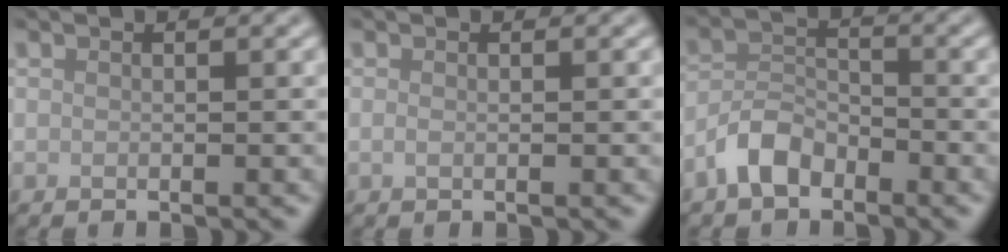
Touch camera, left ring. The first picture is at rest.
{"total": 0.5, "force": [-0.1, 0.2, 0.5], "torque": [-0.013, -0.002, -0.001]}
{"total": 3.6, "force": [-2.6, 1.9, 1.7], "torque": [-0.031, 0.008, -0.060]}